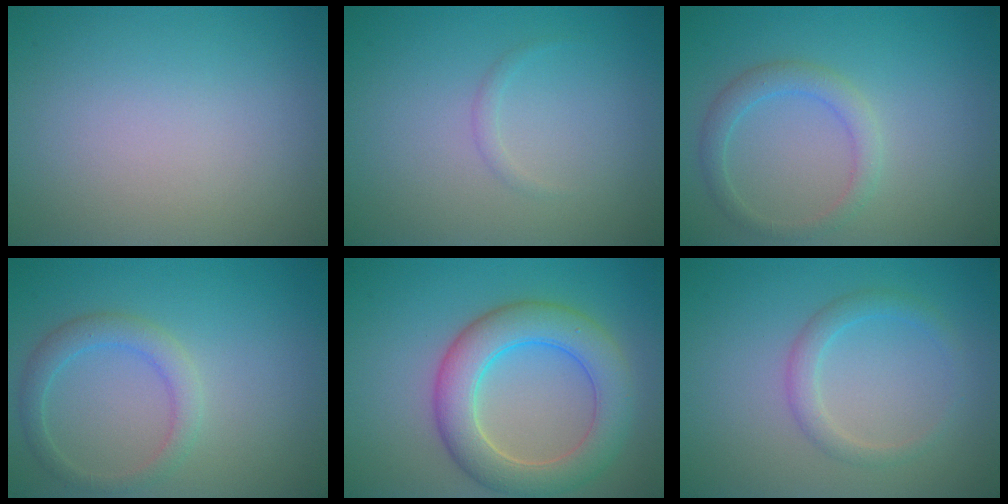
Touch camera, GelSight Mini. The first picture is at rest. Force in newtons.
{"total": 0.6, "press": 0.6, "slide": 0.1}
{"total": 2.2, "press": 2.2, "slide": 0.1}
{"total": 2.5, "press": 2.5, "slide": 0.0}
{"total": 6.6, "press": 6.6, "slide": 0.2}
{"total": 2.0, "press": 2.0, "slide": 0.1}